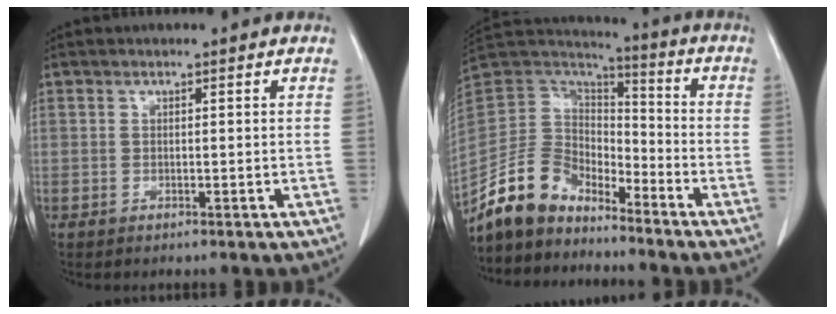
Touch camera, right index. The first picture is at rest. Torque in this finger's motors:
{"motor_torque": [-0.10, -0.20, 0.01, -0.13]}